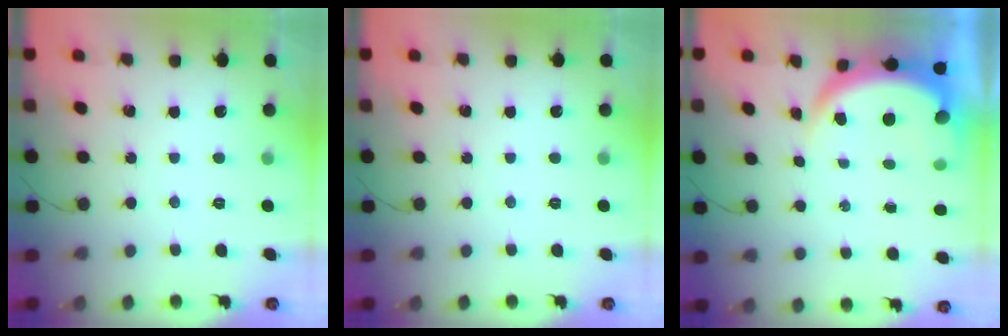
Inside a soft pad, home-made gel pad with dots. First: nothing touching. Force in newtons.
{"total": 0.0}
{"total": 6.9, "press": 6.8, "slide": 1.0}